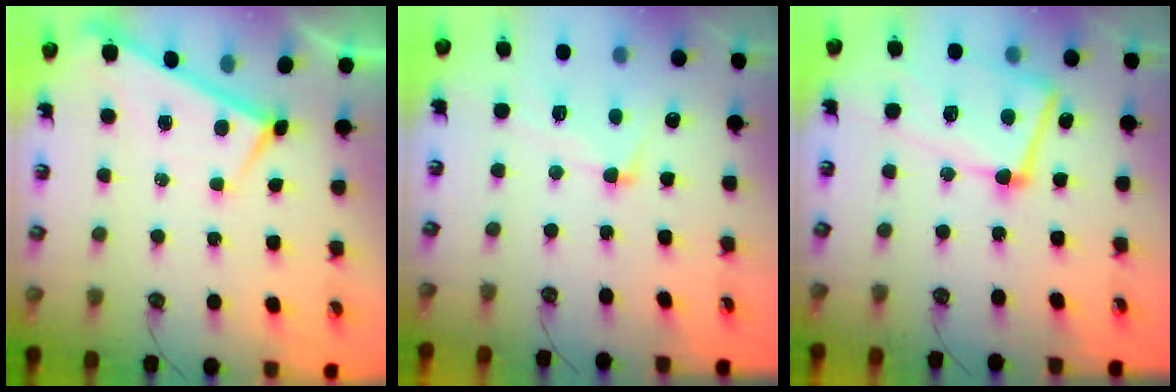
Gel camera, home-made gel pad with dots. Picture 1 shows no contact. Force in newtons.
{"total": 3.5, "press": 3.4, "slide": 0.7}
{"total": 14.3, "press": 13.9, "slide": 3.1}